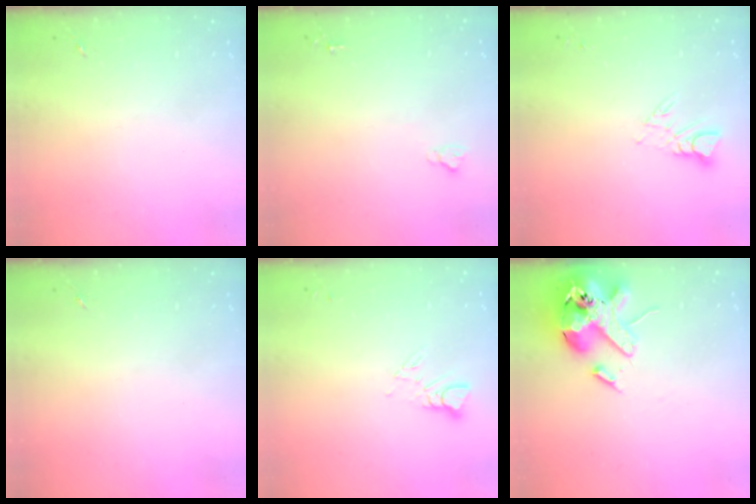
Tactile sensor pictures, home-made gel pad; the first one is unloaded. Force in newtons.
{"total": 2.6, "press": 2.5, "slide": 0.3}
{"total": 4.5, "press": 4.5, "slide": 0.5}
{"total": 0.0}
{"total": 2.9, "press": 2.9, "slide": 0.2}
{"total": 16.9, "press": 16.7, "slide": 2.8}